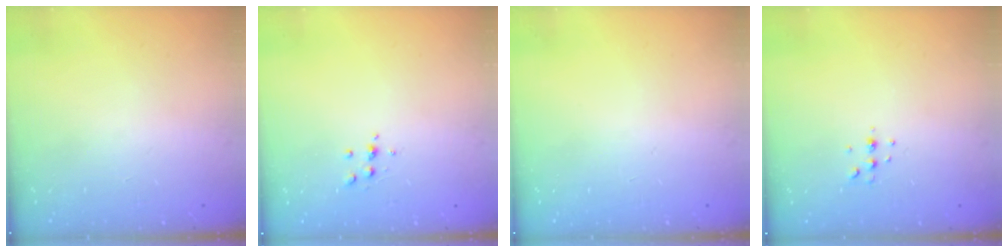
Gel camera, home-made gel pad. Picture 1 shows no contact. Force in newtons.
{"total": 4.9, "press": 4.8, "slide": 1.1}
{"total": 0.0}
{"total": 3.7, "press": 3.6, "slide": 0.7}